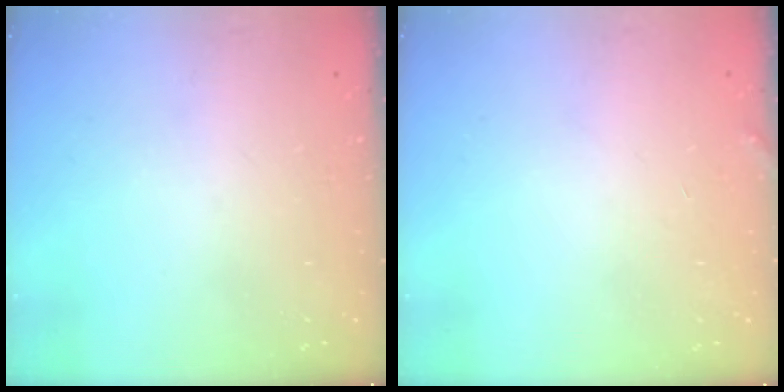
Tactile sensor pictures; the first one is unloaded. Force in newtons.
{"total": 2.0, "press": 2.0, "slide": 0.2}